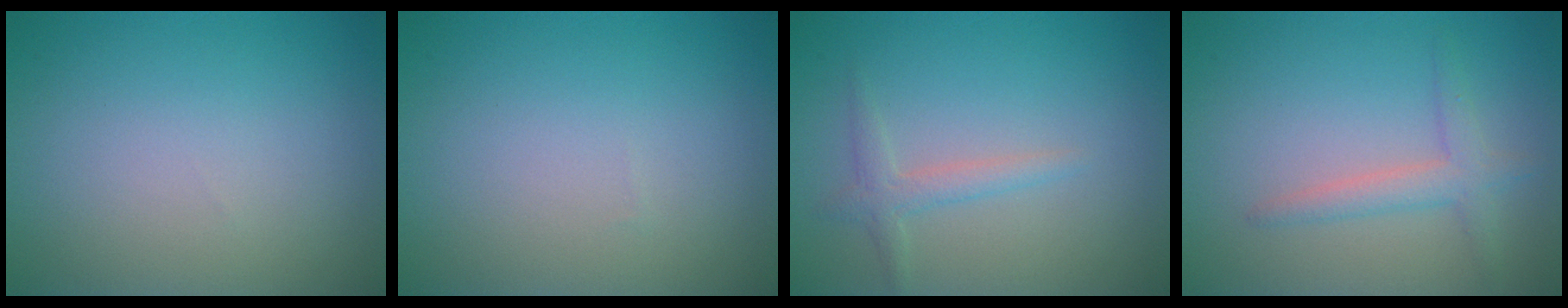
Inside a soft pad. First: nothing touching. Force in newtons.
{"total": 0.0}
{"total": 1.6, "press": 1.6, "slide": 0.1}
{"total": 2.3, "press": 2.3, "slide": 0.1}